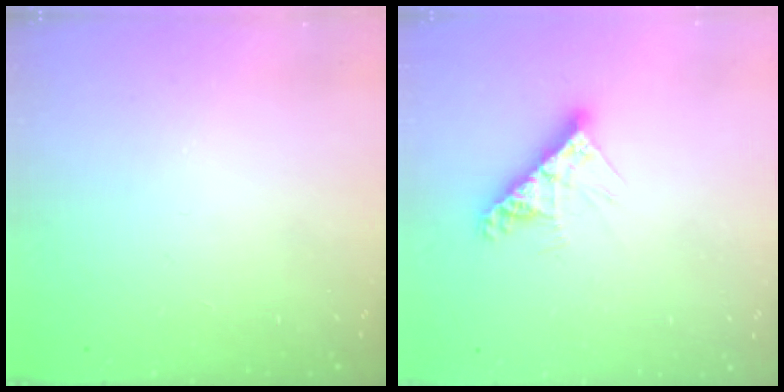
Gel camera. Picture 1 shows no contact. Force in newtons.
{"total": 9.6, "press": 9.6, "slide": 0.7}